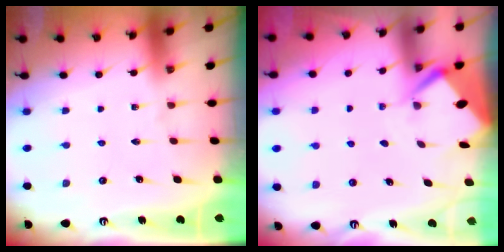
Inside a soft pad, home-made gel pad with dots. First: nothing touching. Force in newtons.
{"total": 4.6, "press": 4.6, "slide": 0.4}